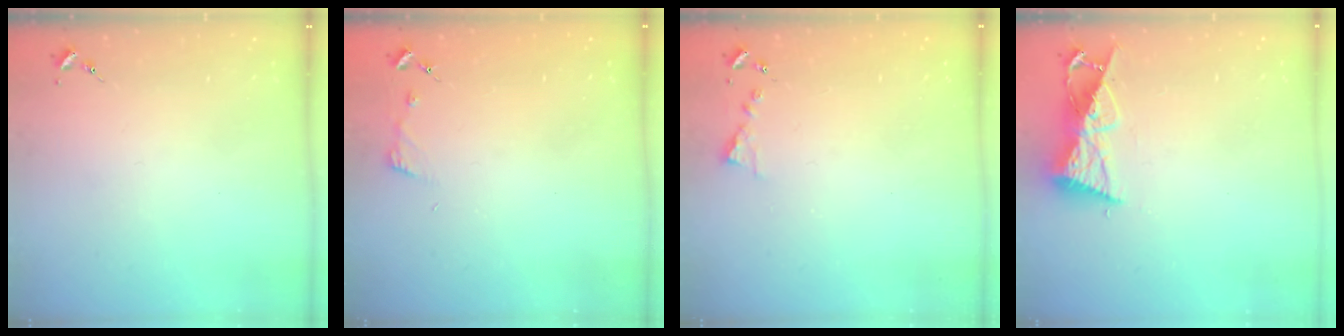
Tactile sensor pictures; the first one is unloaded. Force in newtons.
{"total": 2.9, "press": 2.9, "slide": 0.3}
{"total": 4.5, "press": 4.4, "slide": 0.5}
{"total": 9.5, "press": 9.4, "slide": 0.7}